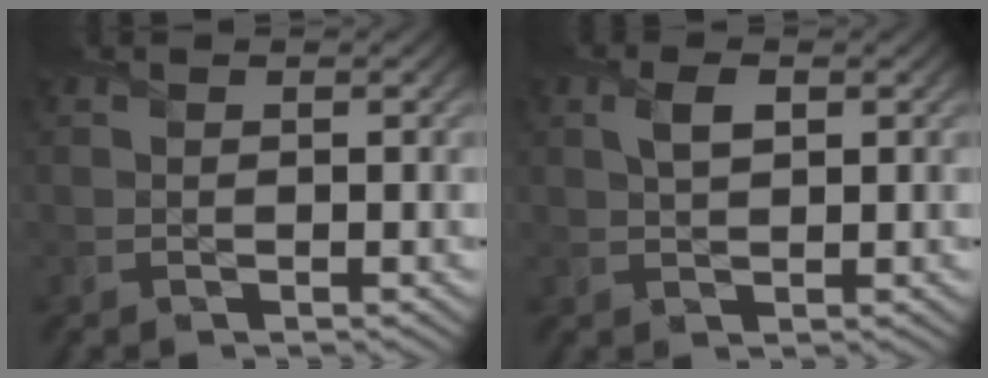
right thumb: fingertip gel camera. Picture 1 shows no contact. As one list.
[{"total": 2.4, "force": [1.0, 1.0, 2.0], "torque": [-0.046, 0.006, 0.018]}]